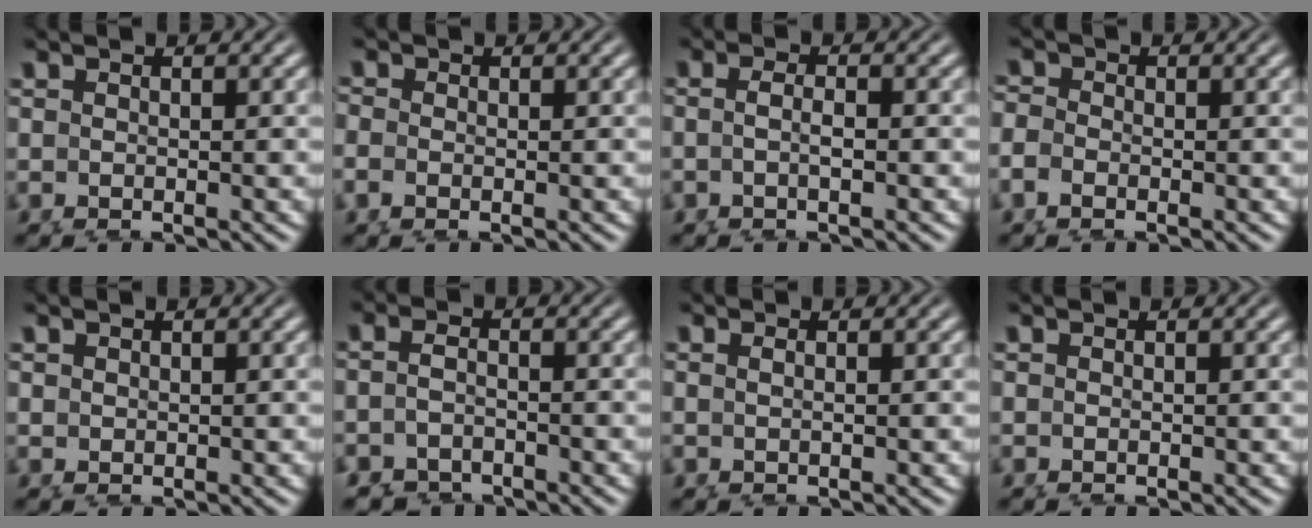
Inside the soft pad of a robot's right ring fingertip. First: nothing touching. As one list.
[{"total": 1.5, "force": [0.0, 1.4, 0.6], "torque": [-0.019, -0.004, -0.002]}, {"total": 2.7, "force": [-0.4, 0.9, 2.5], "torque": [-0.046, -0.009, -0.002]}, {"total": 2.2, "force": [-0.4, 2.0, 0.8], "torque": [-0.022, -0.009, -0.008]}, {"total": 0.7, "force": [0.3, 0.6, 0.0], "torque": [-0.002, -0.004, 0.007]}, {"total": 2.7, "force": [-2.1, 1.6, 0.3], "torque": [-0.008, -0.011, -0.033]}, {"total": 0.8, "force": [0.1, 0.0, 0.8], "torque": [-0.020, 0.000, 0.003]}, {"total": 0.0}]